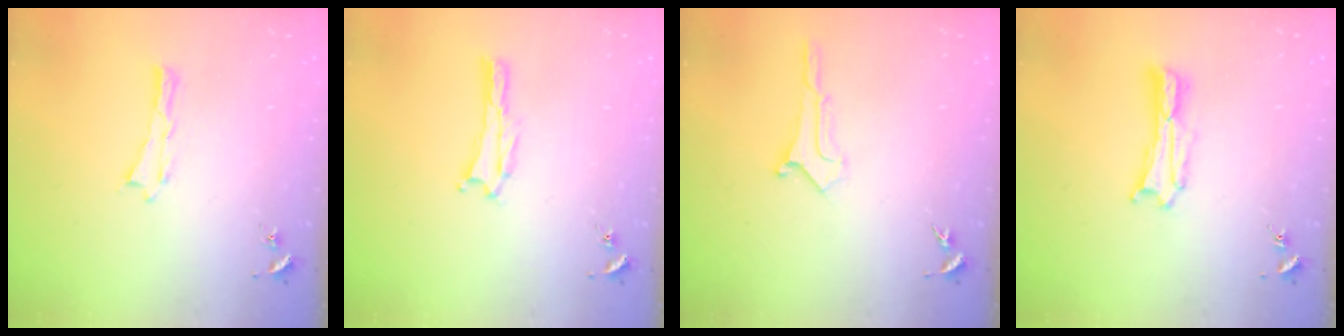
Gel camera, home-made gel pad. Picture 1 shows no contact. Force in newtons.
{"total": 0.0}
{"total": 0.6, "press": 0.6, "slide": 0.1}
{"total": 1.2, "press": 1.2, "slide": 0.2}